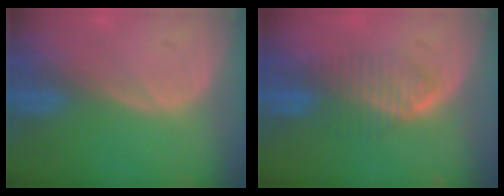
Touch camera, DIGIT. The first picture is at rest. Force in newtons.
{"total": 4.8, "press": 4.7, "slide": 1.0}